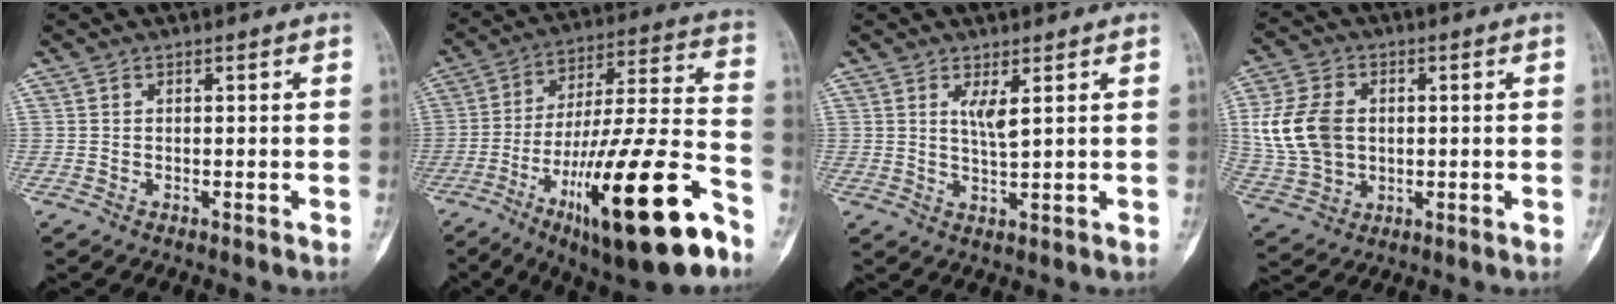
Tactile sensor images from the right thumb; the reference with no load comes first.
{"total": 26.8, "force": [-13.9, 5.4, 22.3], "torque": [-0.357, 0.056, -0.221]}
{"total": 3.0, "force": [1.4, 0.4, 2.7], "torque": [-0.052, -0.016, 0.031]}
{"total": 13.0, "force": [1.2, 9.5, 8.7], "torque": [-0.171, 0.004, 0.031]}